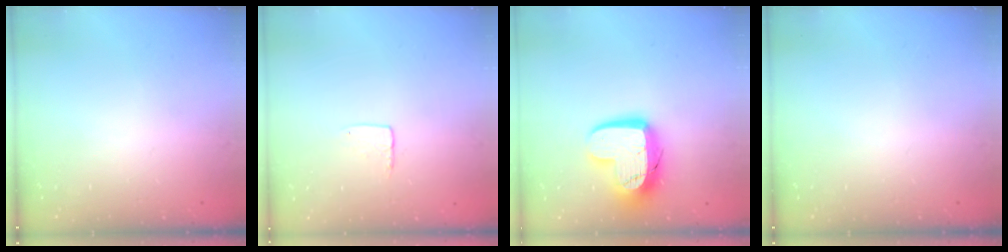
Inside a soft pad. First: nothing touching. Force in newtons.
{"total": 3.7, "press": 3.7, "slide": 0.3}
{"total": 15.1, "press": 15.0, "slide": 1.2}
{"total": 0.0}